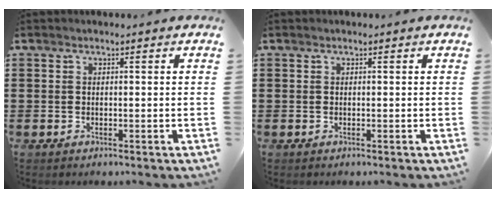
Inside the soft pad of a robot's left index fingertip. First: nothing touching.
{"total": 0.0}